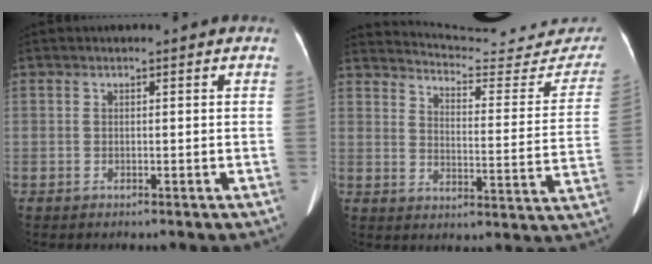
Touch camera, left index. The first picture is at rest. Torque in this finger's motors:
{"motor_torque": [0.00, -2.14, -0.12, -0.04]}